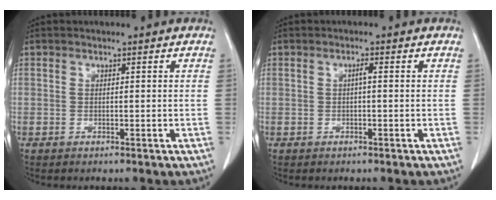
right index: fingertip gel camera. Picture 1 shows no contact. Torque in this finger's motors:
{"motor_torque": [0.17, -0.11, 0.08, 0.03]}